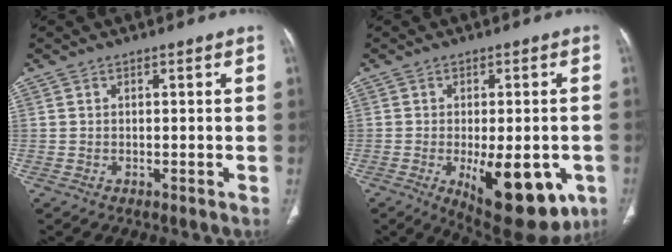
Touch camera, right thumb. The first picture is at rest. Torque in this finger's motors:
{"motor_torque": [1.70, 1.82, 0.17, -0.06, 0.33]}